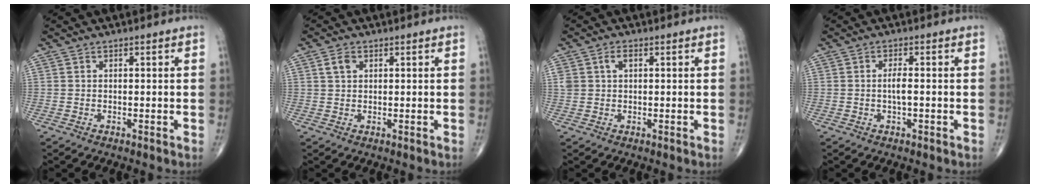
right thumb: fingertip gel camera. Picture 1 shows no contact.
{"total": 2.4, "force": [1.0, 1.6, 1.5], "torque": [-0.025, 0.003, 0.018]}
{"total": 2.9, "force": [1.0, 1.8, 2.0], "torque": [-0.040, 0.008, 0.022]}
{"total": 2.4, "force": [-0.3, 0.6, 2.3], "torque": [-0.046, 0.002, -0.006]}